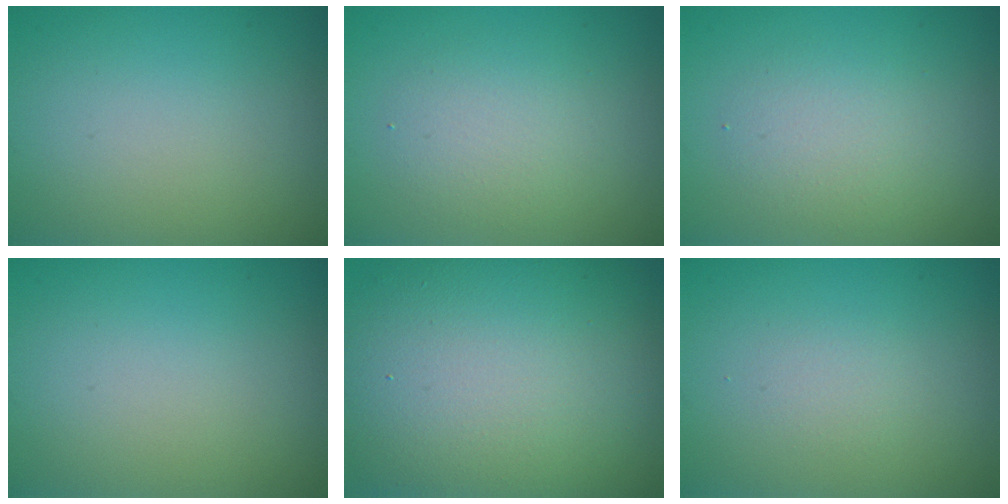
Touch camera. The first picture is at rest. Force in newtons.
{"total": 2.9, "press": 2.9, "slide": 0.3}
{"total": 2.6, "press": 2.6, "slide": 0.3}
{"total": 0.0}
{"total": 14.5, "press": 14.5, "slide": 1.0}
{"total": 2.6, "press": 2.6, "slide": 0.3}